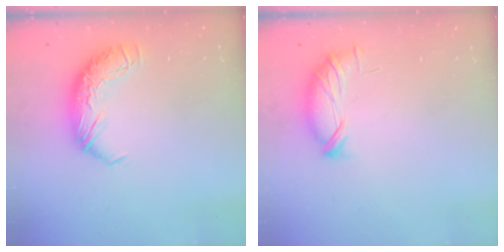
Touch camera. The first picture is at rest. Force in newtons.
{"total": 6.1, "press": 6.1, "slide": 0.8}